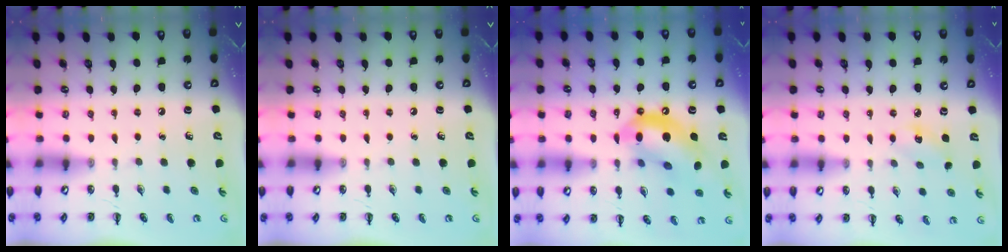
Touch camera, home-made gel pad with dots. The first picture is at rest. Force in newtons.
{"total": 0.0}
{"total": 15.0, "press": 14.5, "slide": 4.1}
{"total": 3.7, "press": 3.6, "slide": 0.7}